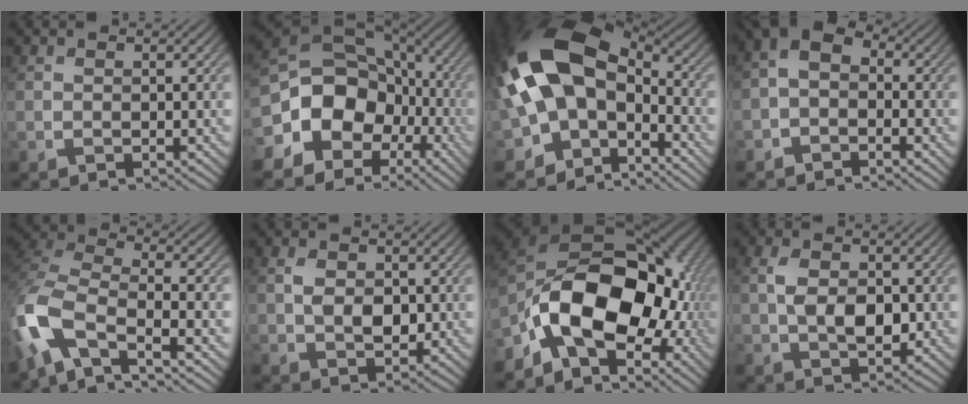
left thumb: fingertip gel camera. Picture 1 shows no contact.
{"total": 15.2, "force": [-3.9, 12.1, 8.4], "torque": [-0.191, -0.017, -0.067]}
{"total": 16.0, "force": [-2.2, 10.5, 11.8], "torque": [-0.237, -0.004, -0.053]}
{"total": 4.1, "force": [-1.3, 2.8, 2.6], "torque": [-0.042, 0.012, -0.039]}
{"total": 11.8, "force": [-6.3, 5.2, 8.5], "torque": [-0.205, -0.019, -0.135]}
{"total": 3.6, "force": [0.4, 2.4, 2.7], "torque": [-0.056, -0.001, 0.007]}
{"total": 16.0, "force": [-4.7, 10.2, 11.4], "torque": [-0.180, -0.006, -0.097]}
{"total": 5.0, "force": [0.1, 3.0, 4.0], "torque": [-0.083, -0.002, 0.004]}